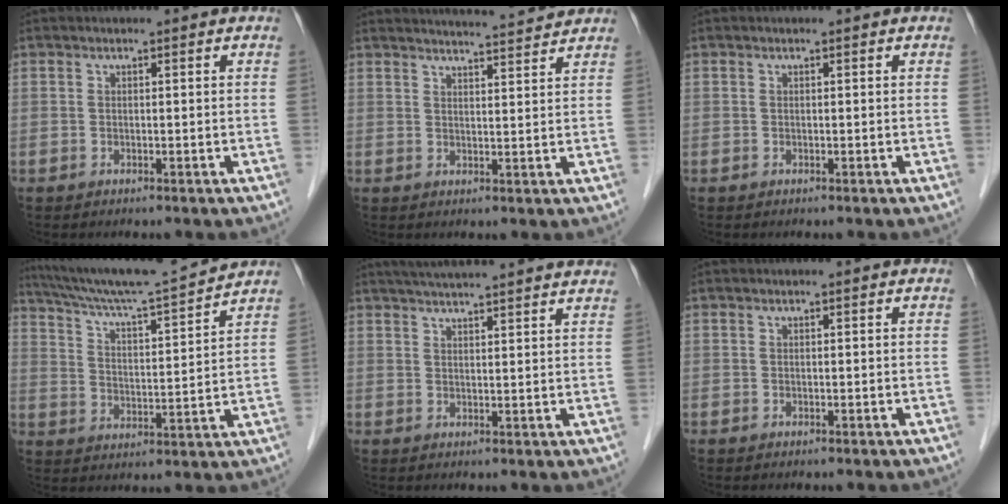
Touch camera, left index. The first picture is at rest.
{"total": 8.4, "force": [8.2, -0.3, 1.9], "torque": [-0.034, 0.011, 0.106]}
{"total": 0.0}
{"total": 14.8, "force": [13.8, -1.5, 4.9], "torque": [-0.098, -0.008, 0.221]}
{"total": 15.2, "force": [13.7, 0.6, 6.5], "torque": [-0.104, 0.032, 0.178]}
{"total": 0.0}